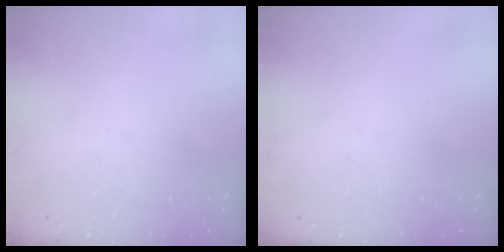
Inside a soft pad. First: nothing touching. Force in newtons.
{"total": 0.0}